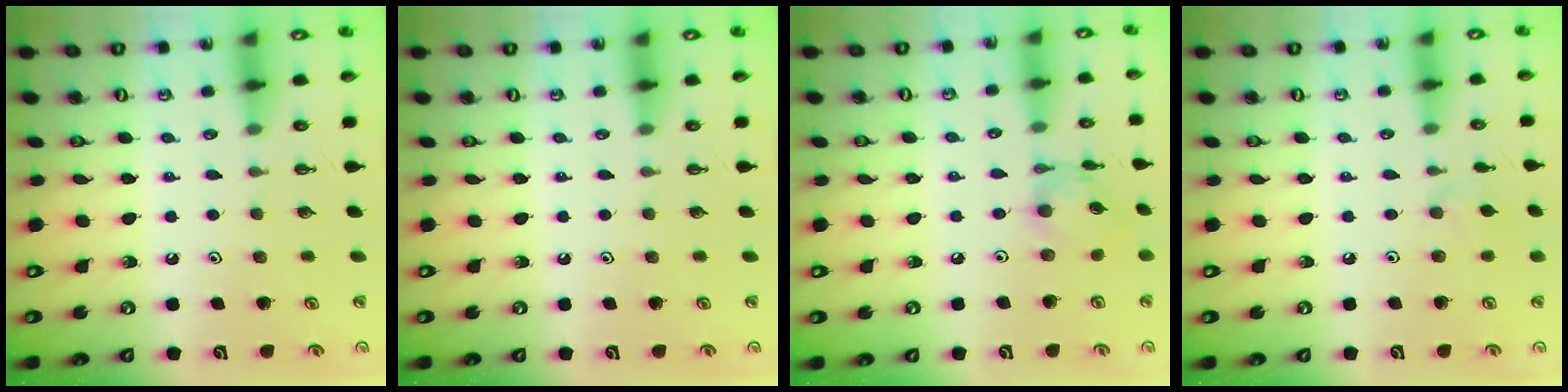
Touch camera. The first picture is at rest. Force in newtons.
{"total": 0.0}
{"total": 6.2, "press": 6.2, "slide": 0.3}
{"total": 1.8, "press": 1.7, "slide": 0.4}